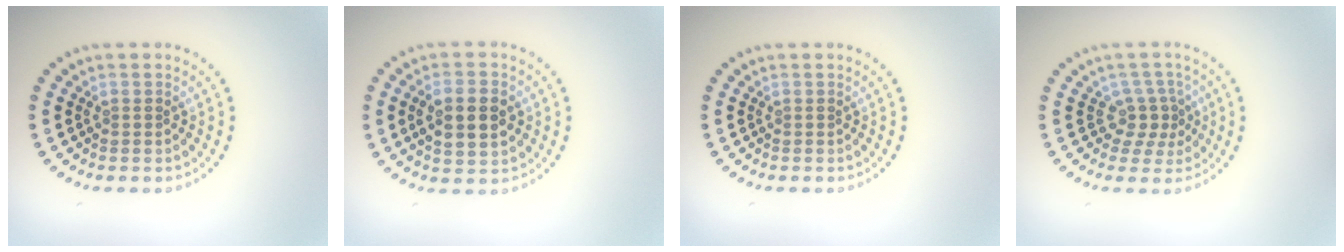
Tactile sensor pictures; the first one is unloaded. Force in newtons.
{"total": 4.1, "press": 4.1, "slide": 0.3}
{"total": 0.0}
{"total": 2.5, "press": 1.8, "slide": 1.8}